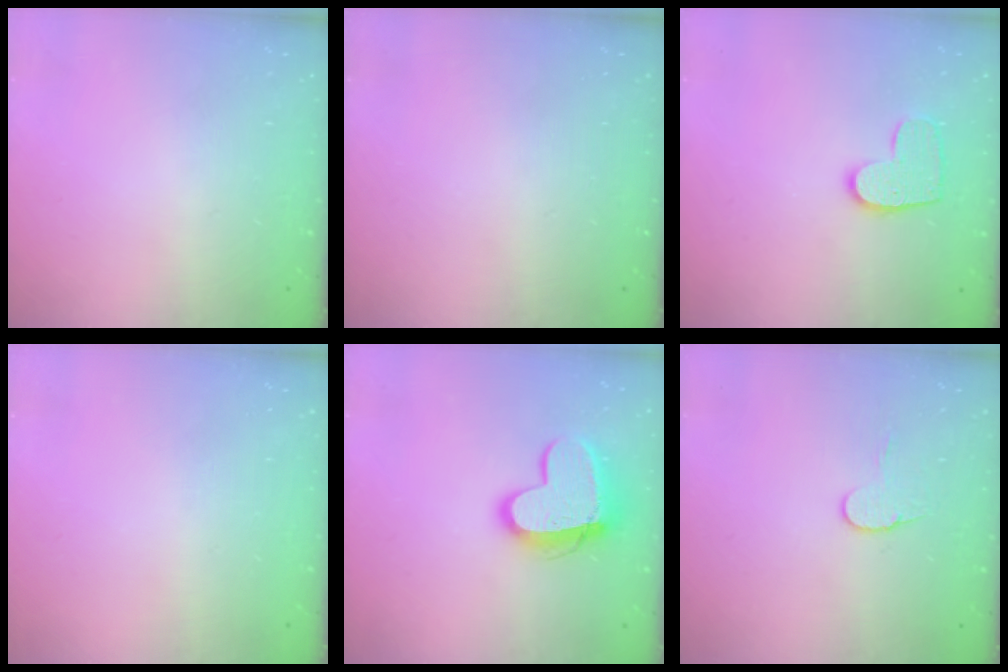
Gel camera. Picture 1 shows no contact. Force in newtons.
{"total": 0.0}
{"total": 9.8, "press": 9.8, "slide": 0.3}
{"total": 0.0}
{"total": 14.7, "press": 14.7, "slide": 1.3}
{"total": 7.3, "press": 7.3, "slide": 0.4}